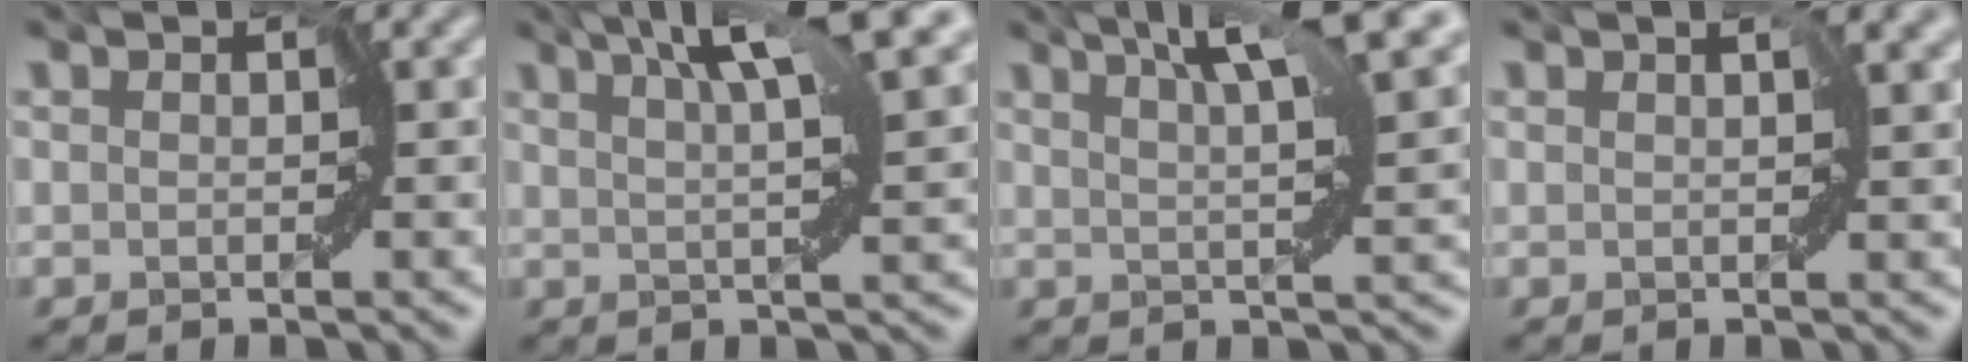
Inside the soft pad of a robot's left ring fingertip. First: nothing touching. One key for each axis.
{"total": 8.6, "fx": 5.2, "fy": 1.4, "fz": 6.7, "tx": -0.077, "ty": 0.036, "tz": 0.067}
{"total": 8.8, "fx": 5.6, "fy": 1.6, "fz": 6.6, "tx": -0.075, "ty": 0.034, "tz": 0.068}
{"total": 1.8, "fx": 0.9, "fy": 0.5, "fz": 1.5, "tx": -0.021, "ty": 0.002, "tz": 0.019}